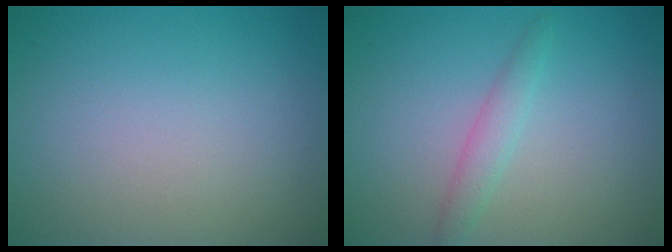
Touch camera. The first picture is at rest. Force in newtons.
{"total": 1.7, "press": 1.7, "slide": 0.1}